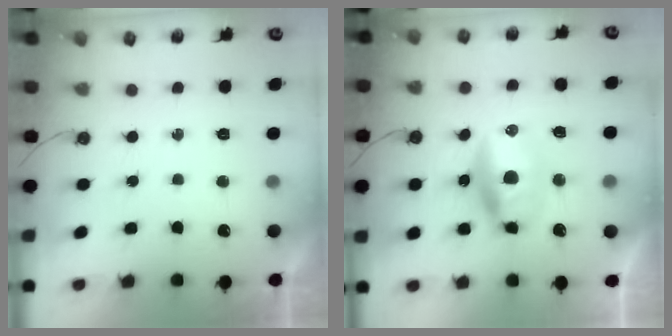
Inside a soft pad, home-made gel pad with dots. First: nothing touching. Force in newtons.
{"total": 12.1, "press": 11.1, "slide": 4.8}